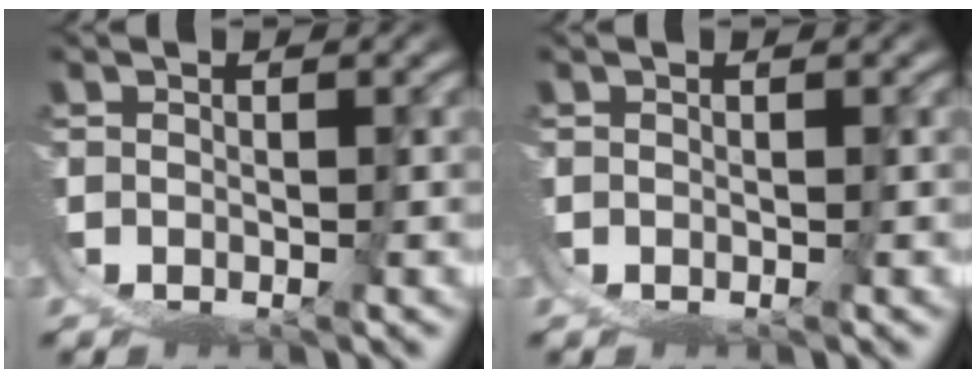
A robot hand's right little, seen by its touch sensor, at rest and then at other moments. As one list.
[{"total": 0.0}]